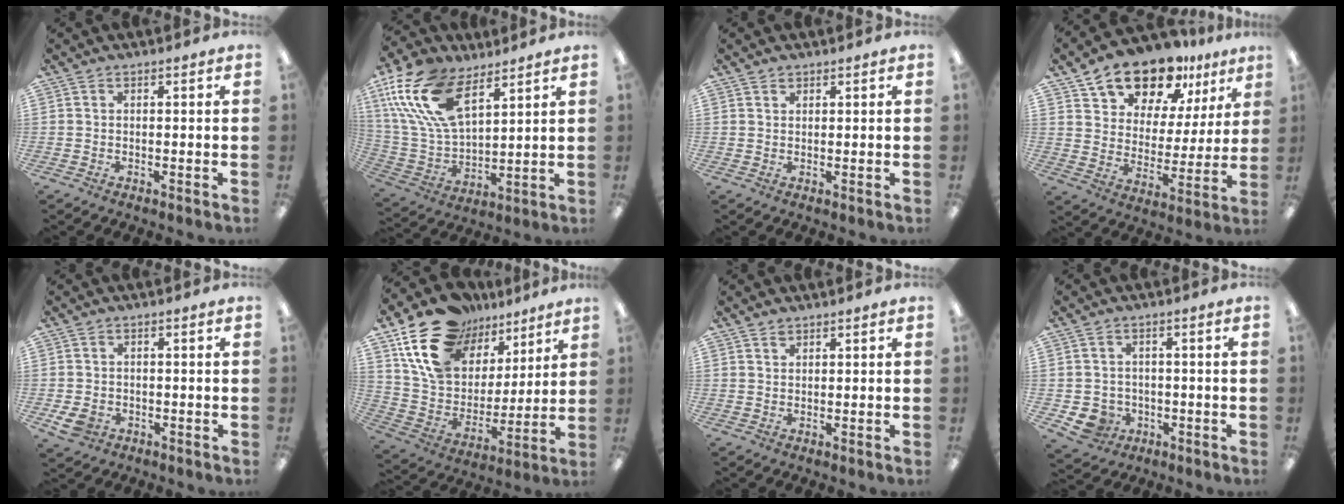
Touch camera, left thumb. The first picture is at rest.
{"total": 20.9, "force": [10.8, 11.0, 14.1], "torque": [-0.327, -0.037, 0.193]}
{"total": 1.1, "force": [0.9, 0.7, 0.2], "torque": [0.004, -0.003, 0.016]}
{"total": 16.1, "force": [12.9, 8.0, 5.5], "torque": [-0.104, -0.087, 0.237]}
{"total": 4.3, "force": [-1.6, 3.3, 2.2], "torque": [-0.053, 0.003, -0.030]}
{"total": 20.7, "force": [12.6, 13.4, 9.4], "torque": [-0.174, -0.059, 0.237]}
{"total": 1.3, "force": [1.1, 0.6, 0.2], "torque": [0.003, -0.005, 0.020]}
{"total": 5.3, "force": [-1.8, 4.7, 1.6], "torque": [-0.051, 0.013, -0.031]}